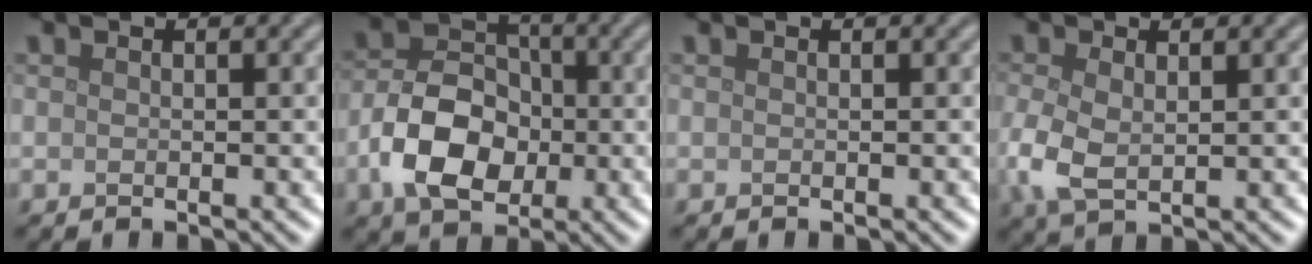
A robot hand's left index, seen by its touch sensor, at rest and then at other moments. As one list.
[{"total": 7.1, "force": [-2.0, 5.0, 4.7], "torque": [-0.087, 0.003, -0.041]}, {"total": 0.0}, {"total": 4.2, "force": [-0.4, 2.6, 3.3], "torque": [-0.091, -0.010, -0.008]}]